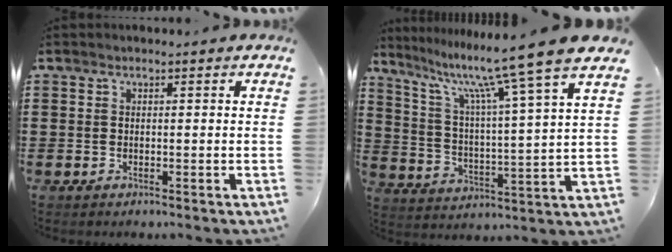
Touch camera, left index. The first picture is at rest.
{"total": 11.4, "force": [9.4, -1.4, 6.3], "torque": [-0.149, -0.064, 0.146]}